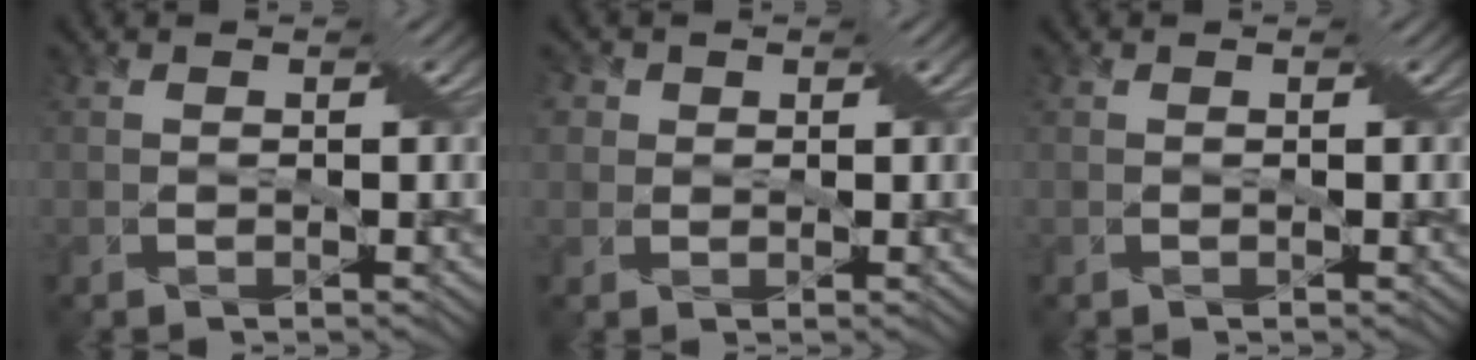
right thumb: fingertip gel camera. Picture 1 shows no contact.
{"total": 4.7, "force": [2.2, 3.7, 1.7], "torque": [-0.044, 0.023, 0.017]}
{"total": 0.0}